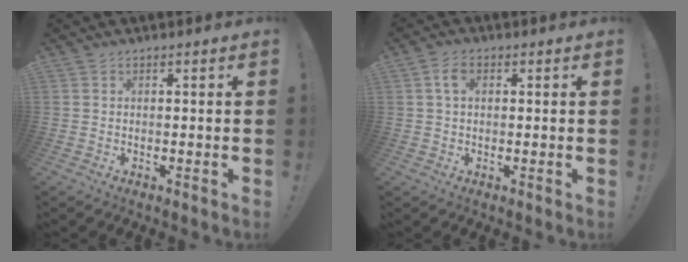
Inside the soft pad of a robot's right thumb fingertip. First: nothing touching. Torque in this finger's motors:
{"motor_torque": [0.38, 0.37, -0.08, 0.09, 0.01]}